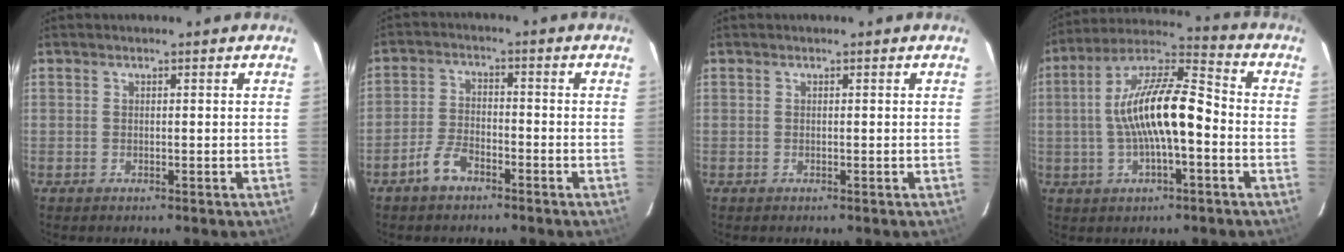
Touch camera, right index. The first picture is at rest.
{"total": 5.2, "force": [-3.6, 2.5, 2.8], "torque": [-0.069, 0.006, -0.069]}
{"total": 0.0}
{"total": 14.8, "force": [-2.0, 4.4, 14.0], "torque": [-0.259, 0.019, -0.040]}